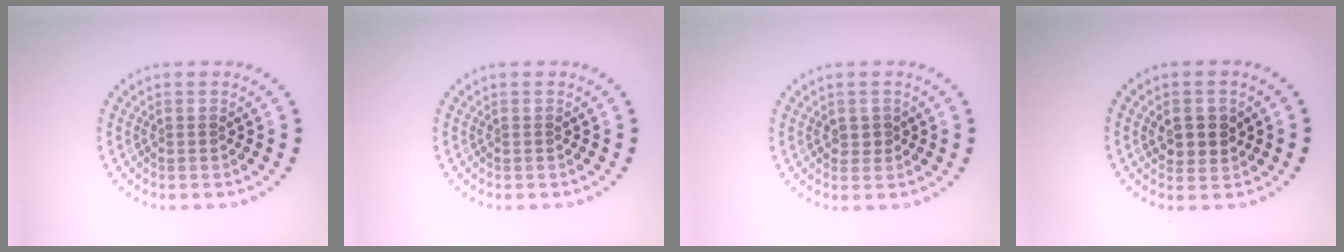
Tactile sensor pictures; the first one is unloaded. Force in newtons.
{"total": 0.0}
{"total": 0.7, "press": 0.7, "slide": 0.2}
{"total": 2.8, "press": 2.7, "slide": 0.7}